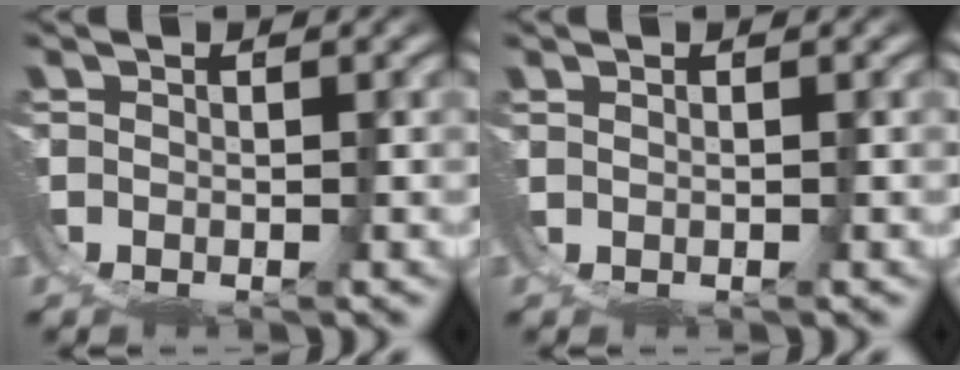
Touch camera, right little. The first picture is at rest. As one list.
[{"total": 0.9, "force": [0.3, -0.8, -0.2], "torque": [0.008, 0.003, 0.006]}]